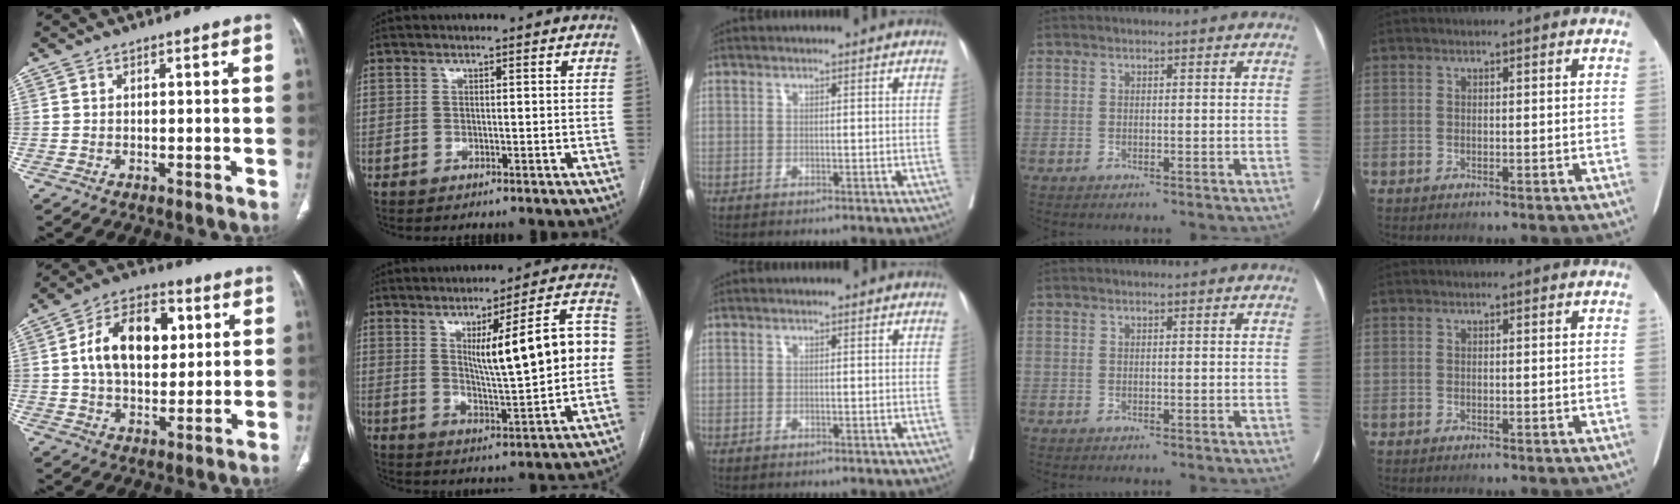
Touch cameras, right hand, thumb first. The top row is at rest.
{"thumb": {"total": 15.4, "force": [3.2, 9.6, 11.6], "torque": [-0.168, 0.009, 0.048]}, "index": {"total": 14.3, "force": [1.9, 1.5, 14.1], "torque": [-0.199, 0.018, 0.034]}}